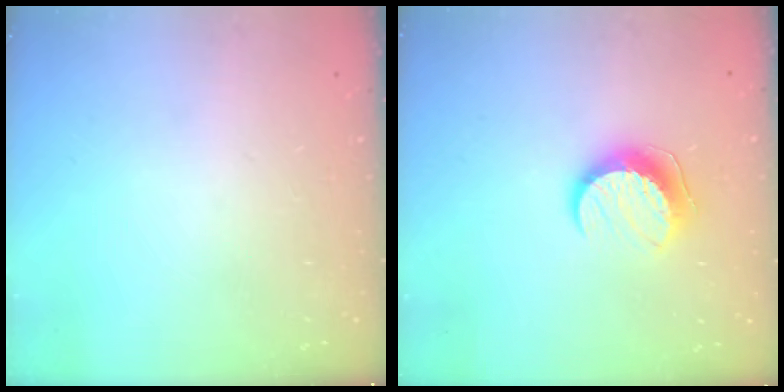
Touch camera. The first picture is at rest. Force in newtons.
{"total": 9.7, "press": 9.7, "slide": 0.5}